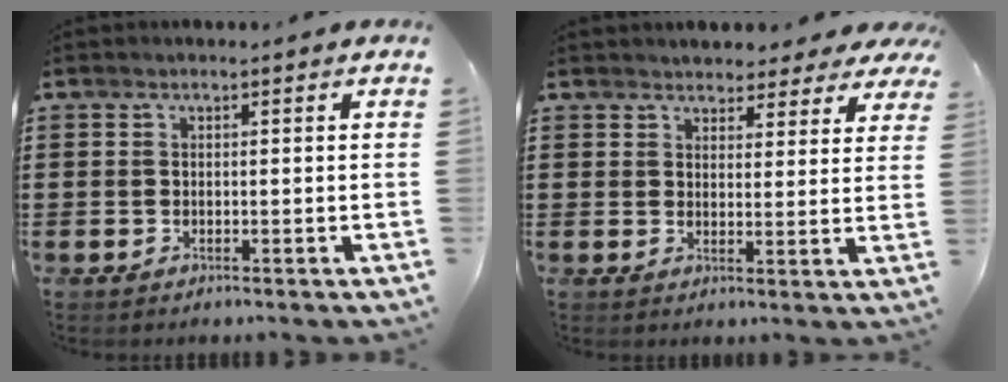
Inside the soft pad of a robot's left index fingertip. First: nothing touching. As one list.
[{"total": 3.5, "force": [3.3, 0.9, 0.2], "torque": [-0.012, -0.014, 0.060]}]